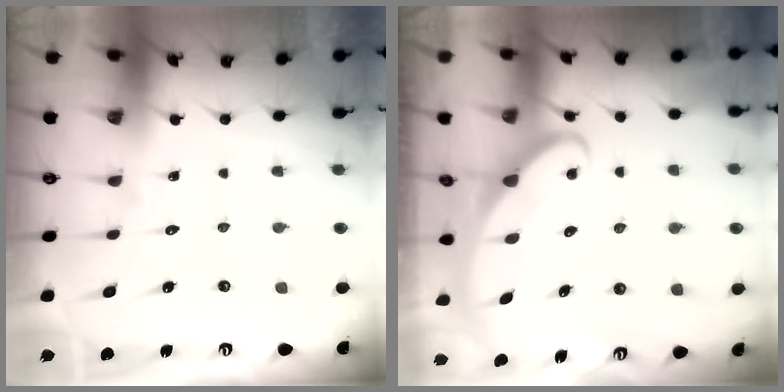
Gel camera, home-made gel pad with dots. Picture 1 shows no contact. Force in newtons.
{"total": 2.5, "press": 2.5, "slide": 0.4}